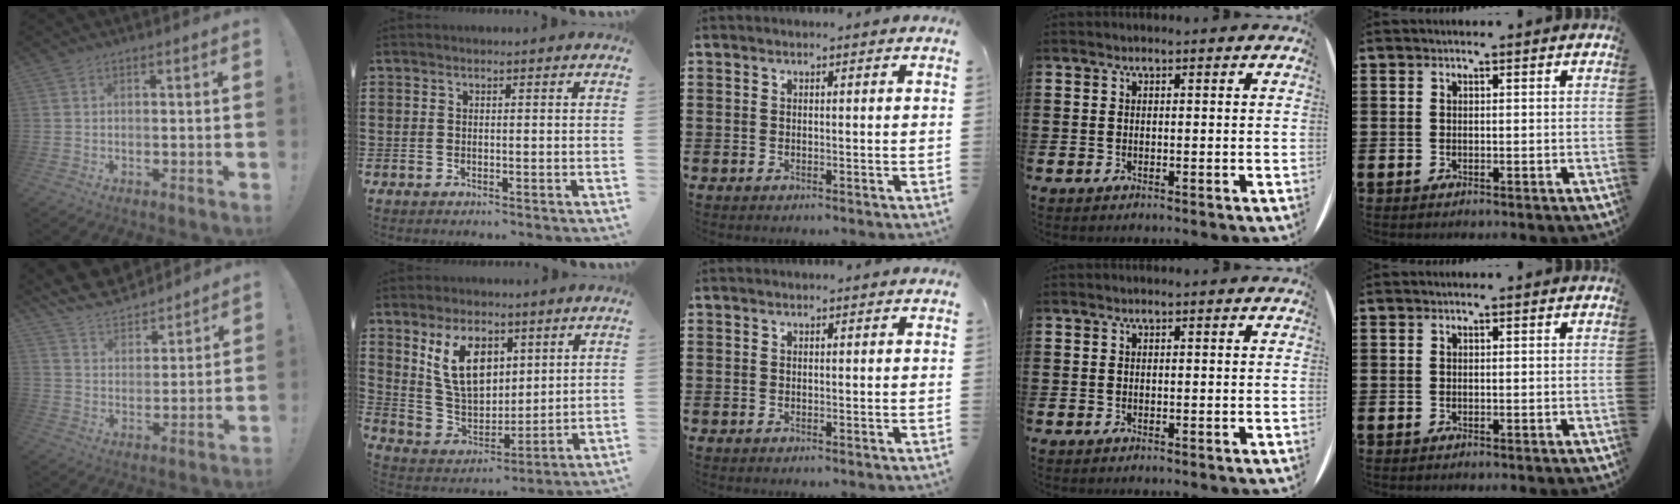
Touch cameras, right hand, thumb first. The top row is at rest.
{"thumb": {"total": 10.5, "force": [9.3, 4.0, 2.5], "torque": [-0.058, -0.076, 0.177]}, "index": {"total": 10.7, "force": [4.6, 6.5, 7.1], "torque": [-0.151, 0.011, 0.085]}}